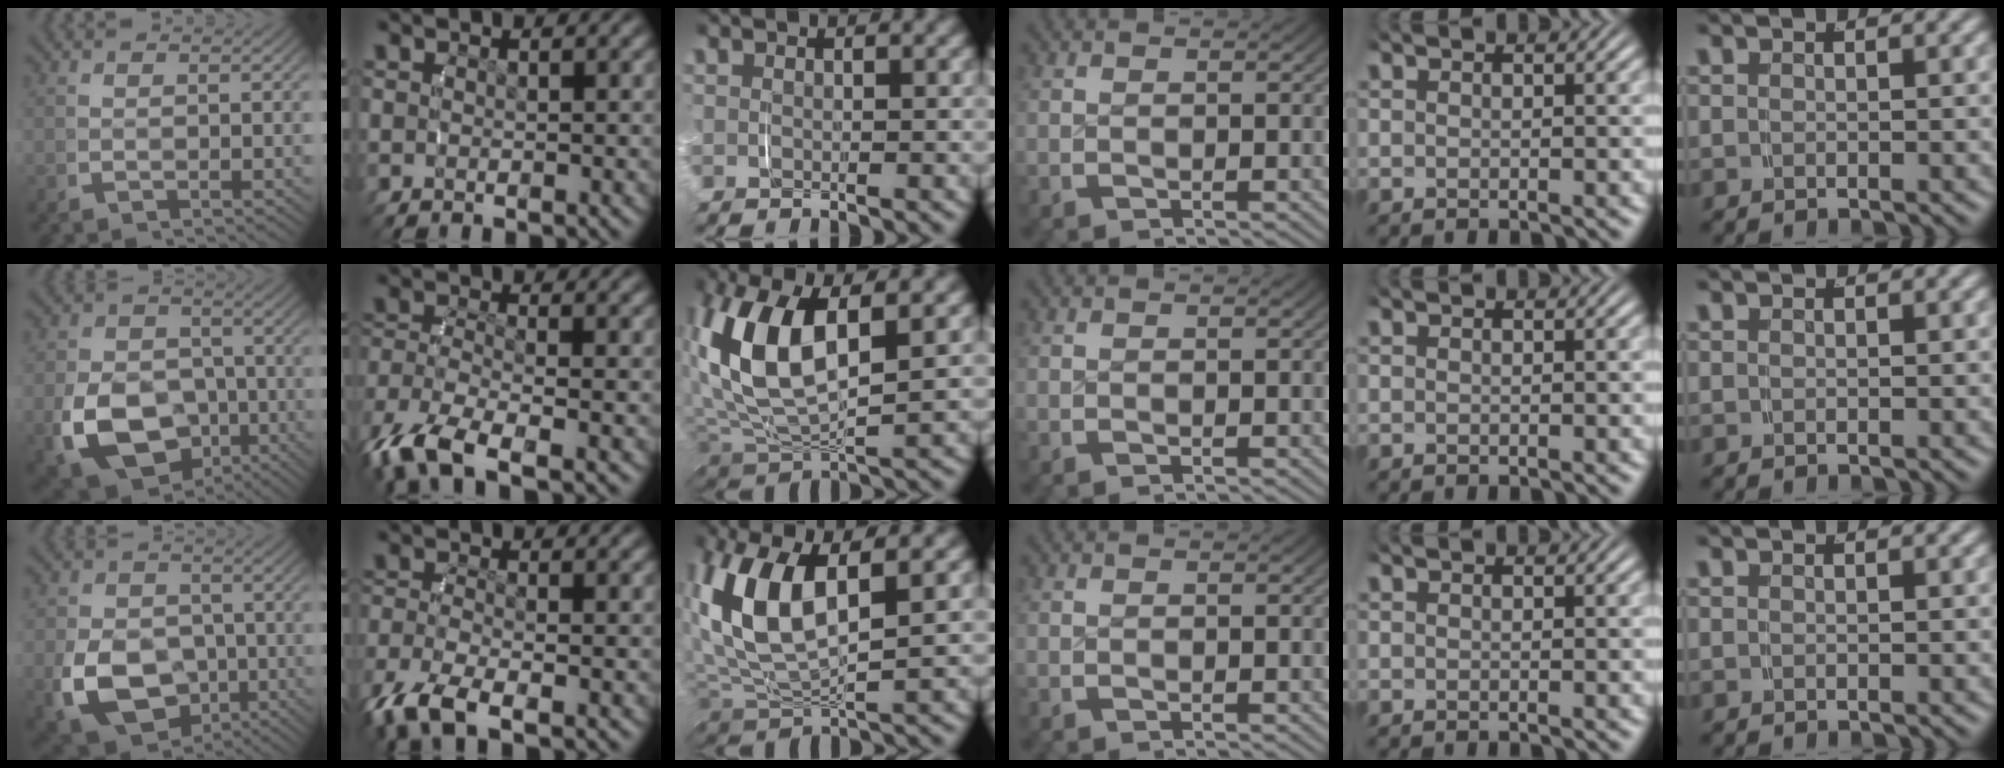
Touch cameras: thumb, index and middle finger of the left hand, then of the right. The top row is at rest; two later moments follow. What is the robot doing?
{"motion": "grasp_and_lifting", "object": "towel"}